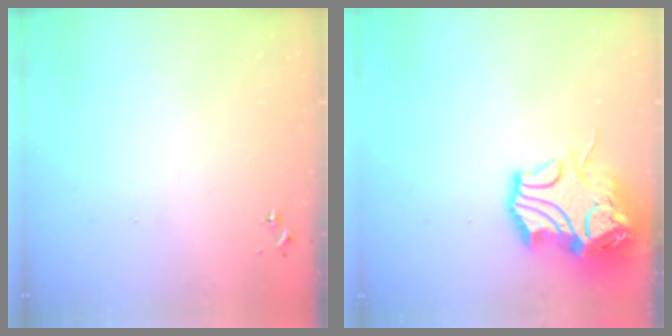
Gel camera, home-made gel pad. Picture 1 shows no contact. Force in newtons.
{"total": 17.6, "press": 17.4, "slide": 2.5}